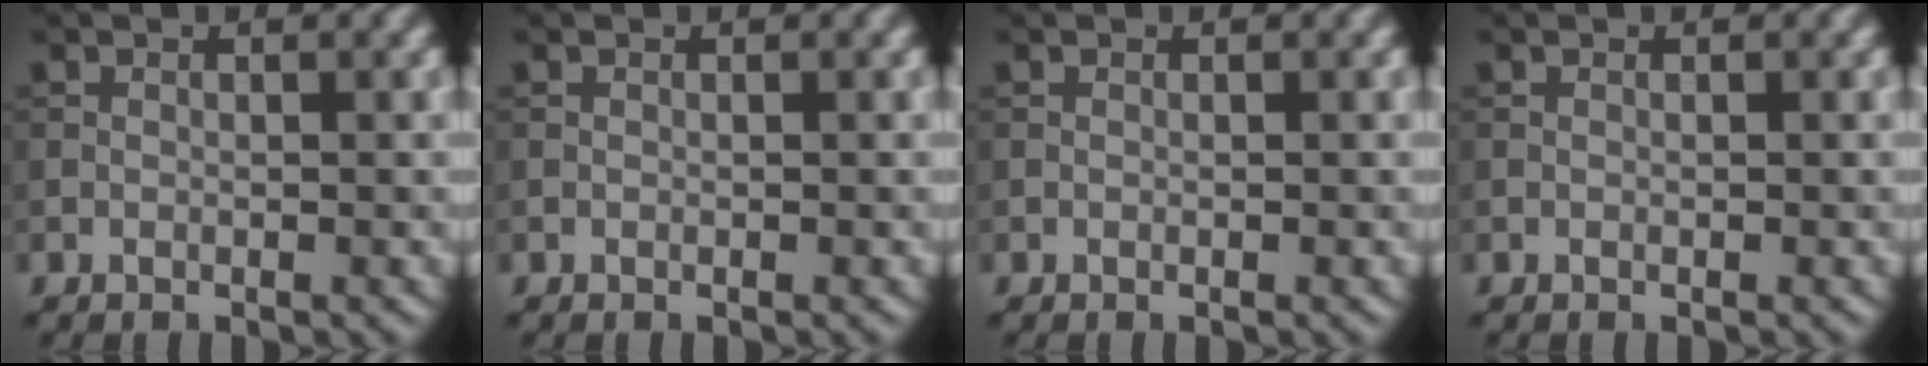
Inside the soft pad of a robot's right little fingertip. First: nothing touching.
{"total": 0.0}
{"total": 0.0}
{"total": 0.0}